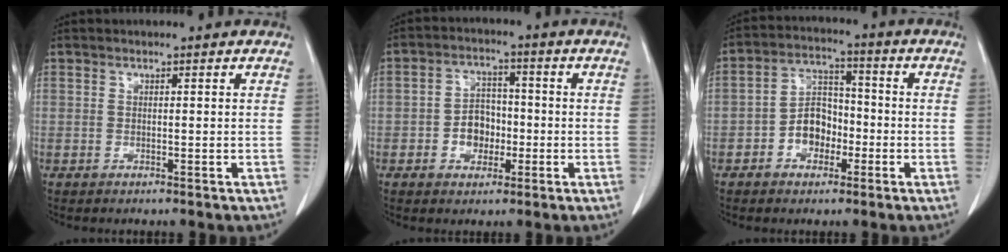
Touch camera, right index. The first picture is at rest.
{"total": 5.5, "force": [-1.4, 4.2, 3.2], "torque": [-0.055, 0.016, -0.023]}
{"total": 6.8, "force": [-2.4, 4.9, 4.1], "torque": [-0.079, 0.024, -0.045]}